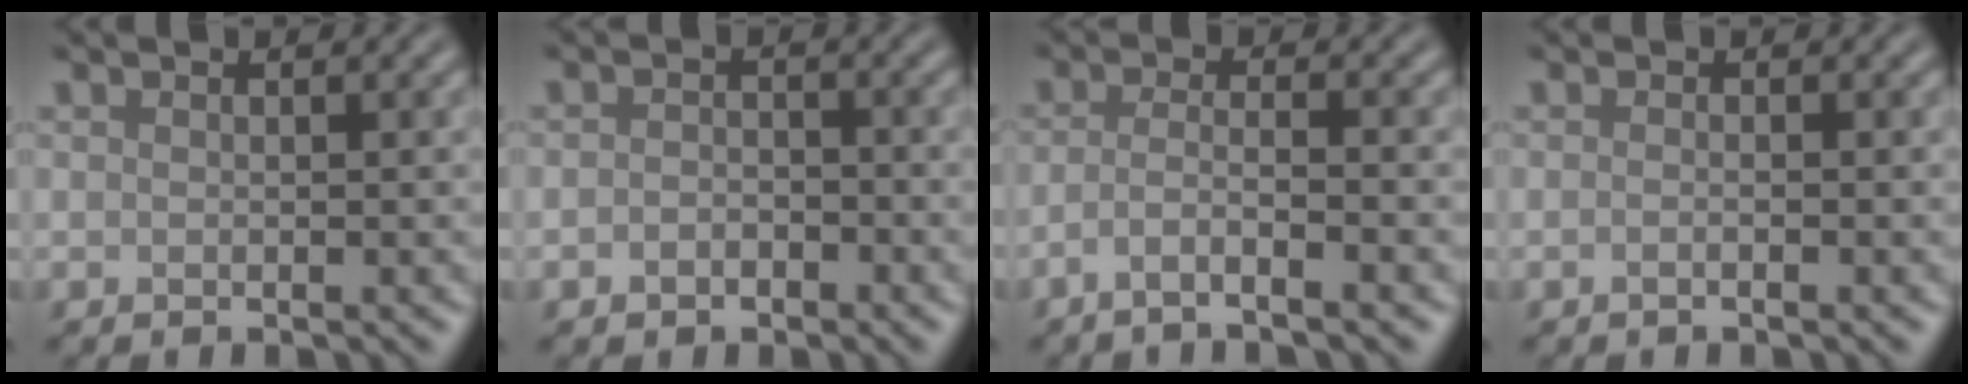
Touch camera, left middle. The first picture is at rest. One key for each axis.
{"total": 1.6, "fx": -0.8, "fy": 1.1, "fz": 0.8, "tx": -0.016, "ty": 0.001, "tz": -0.017}
{"total": 3.2, "fx": -1.9, "fy": 0.5, "fz": 2.6, "tx": -0.041, "ty": 0.002, "tz": -0.052}
{"total": 0.8, "fx": -0.3, "fy": 0.3, "fz": 0.7, "tx": -0.010, "ty": -0.006, "tz": -0.011}